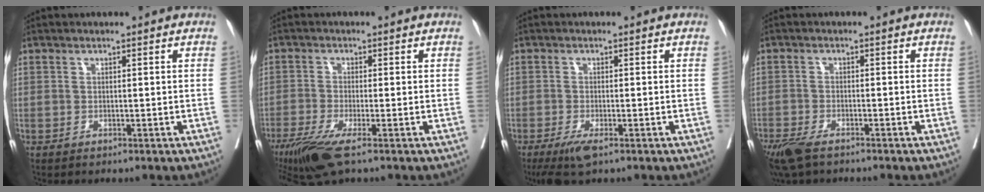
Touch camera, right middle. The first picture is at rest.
{"total": 6.4, "force": [-4.1, 0.7, 4.9], "torque": [-0.087, -0.017, -0.075]}
{"total": 4.0, "force": [-2.5, 0.7, 3.1], "torque": [-0.059, -0.013, -0.043]}
{"total": 5.9, "force": [-4.5, 1.5, 3.5], "torque": [-0.065, -0.014, -0.081]}